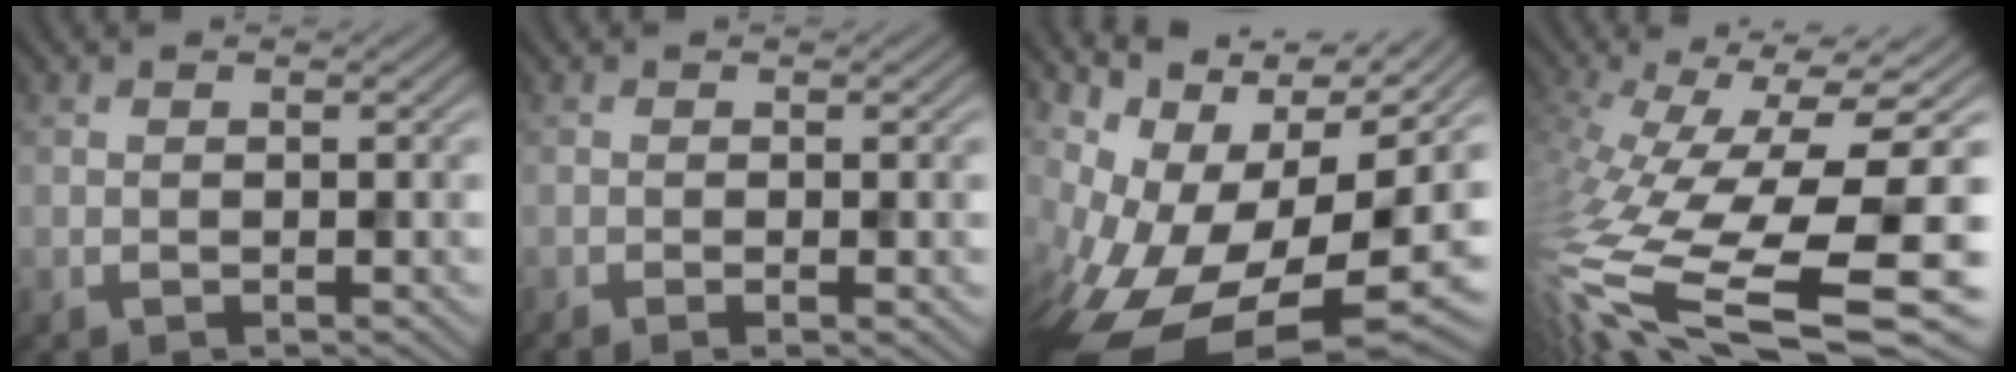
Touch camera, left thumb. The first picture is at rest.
{"total": 1.1, "force": [-0.5, 0.2, 1.0], "torque": [-0.013, -0.003, -0.012]}
{"total": 15.1, "force": [-4.3, 8.1, 12.0], "torque": [-0.248, -0.033, -0.049]}
{"total": 15.2, "force": [-5.2, 6.6, 12.7], "torque": [-0.296, -0.057, -0.056]}